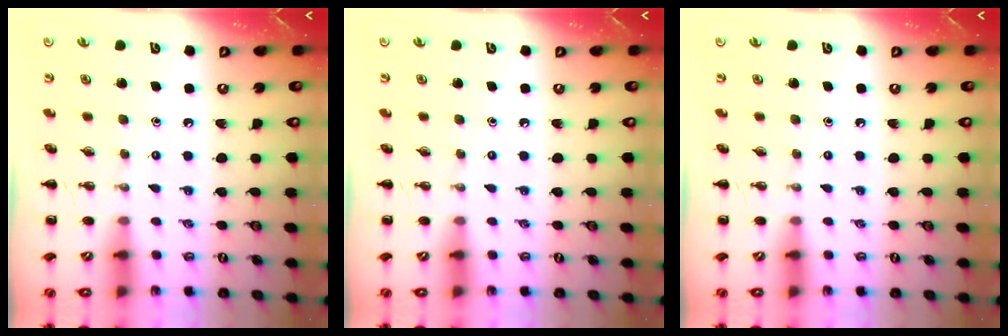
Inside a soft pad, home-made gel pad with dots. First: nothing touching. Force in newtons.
{"total": 0.0}
{"total": 0.0}